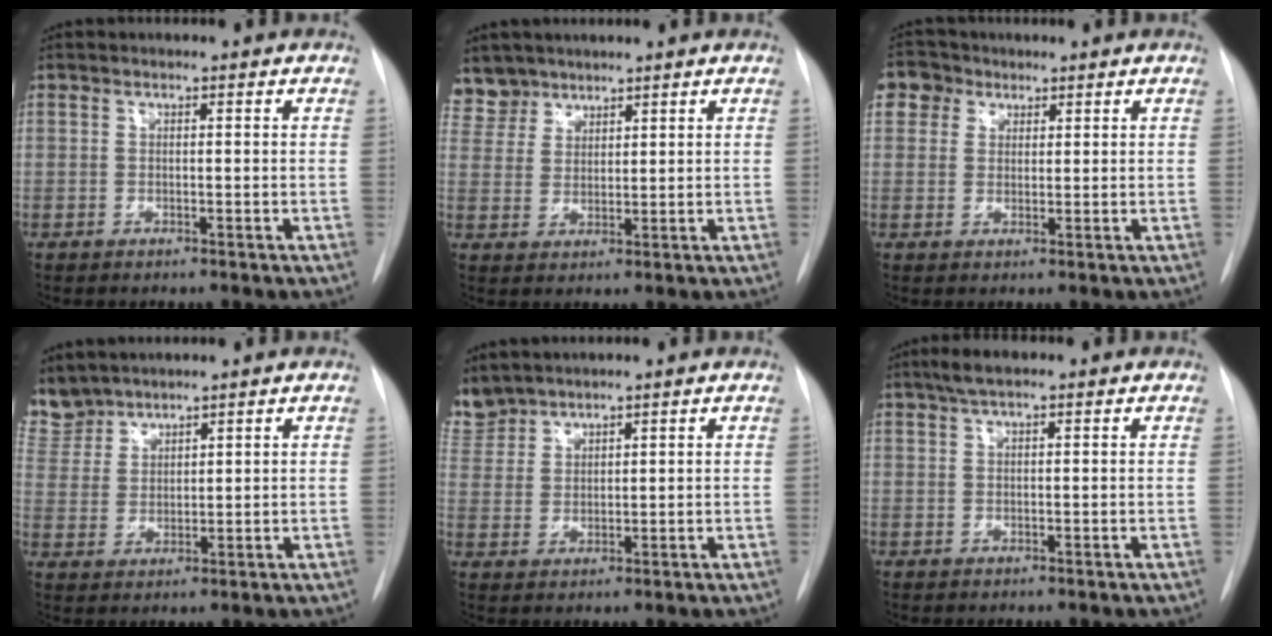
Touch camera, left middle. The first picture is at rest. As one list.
[{"total": 5.0, "force": [4.3, 2.5, -0.4], "torque": [0.019, 0.005, 0.086]}, {"total": 4.2, "force": [2.1, 3.6, 0.7], "torque": [-0.013, 0.015, 0.038]}, {"total": 6.3, "force": [6.0, 1.8, -0.1], "torque": [-0.002, 0.007, 0.132]}, {"total": 5.6, "force": [5.4, 1.7, 0.2], "torque": [-0.012, 0.011, 0.118]}, {"total": 2.9, "force": [2.1, 0.4, 2.0], "torque": [-0.042, 0.010, 0.039]}]